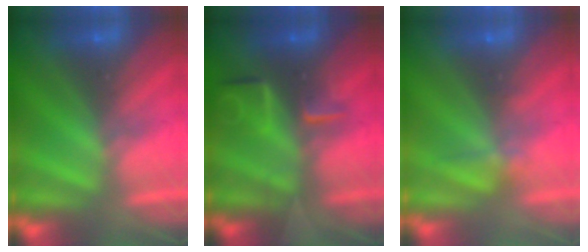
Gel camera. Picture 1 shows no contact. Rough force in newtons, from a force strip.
{"total": 2.2}
{"total": 2.1}